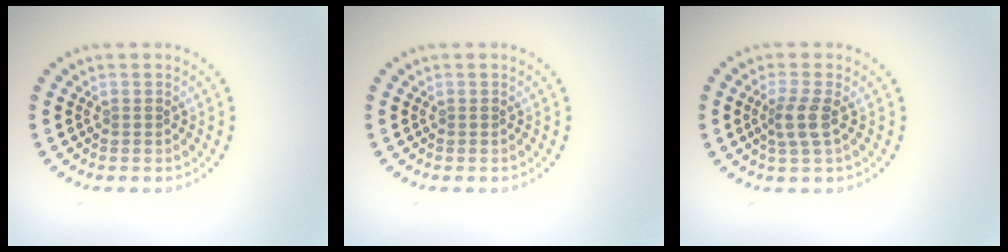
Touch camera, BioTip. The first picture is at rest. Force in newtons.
{"total": 0.0}
{"total": 2.3, "press": 1.9, "slide": 1.3}